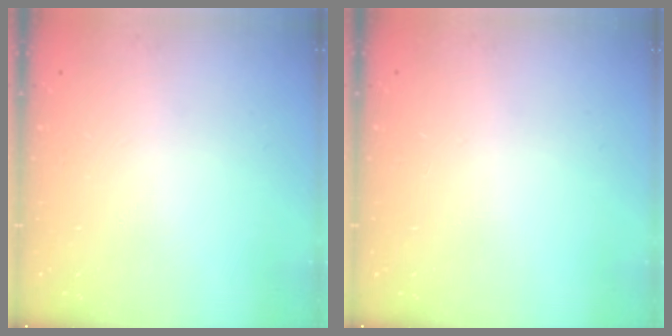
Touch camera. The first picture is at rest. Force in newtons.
{"total": 0.0}